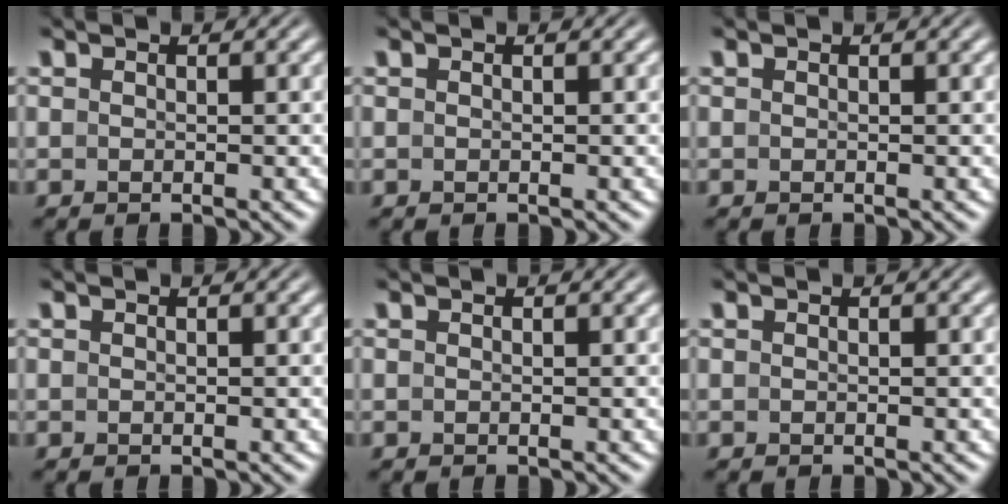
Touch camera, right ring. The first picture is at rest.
{"total": 0.0}
{"total": 0.0}
{"total": 0.0}
{"total": 0.0}
{"total": 0.0}